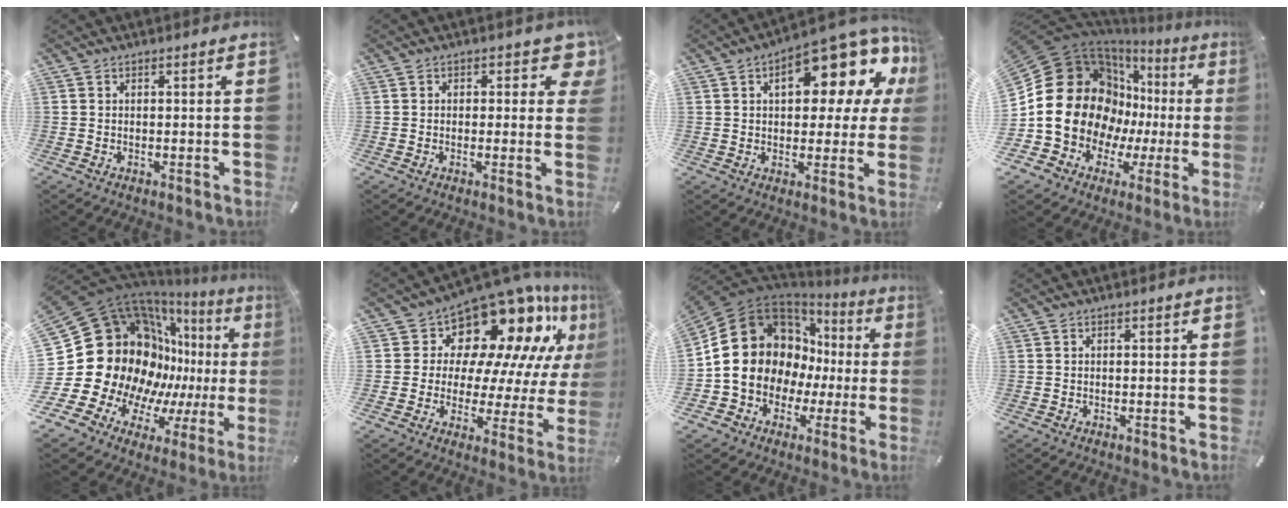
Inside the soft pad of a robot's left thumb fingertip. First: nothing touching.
{"total": 4.8, "force": [2.0, 3.0, 3.3], "torque": [-0.021, -0.009, 0.026]}
{"total": 16.5, "force": [8.3, 7.5, 12.0], "torque": [-0.152, -0.055, 0.131]}
{"total": 24.2, "force": [3.7, 19.6, 13.7], "torque": [-0.254, -0.042, 0.101]}
{"total": 29.5, "force": [2.1, 22.7, 18.8], "torque": [-0.314, -0.107, 0.116]}
{"total": 14.9, "force": [11.7, 7.2, 5.8], "torque": [-0.083, -0.130, 0.192]}
{"total": 17.9, "force": [1.2, 15.6, 8.8], "torque": [-0.175, -0.014, 0.037]}
{"total": 0.0}